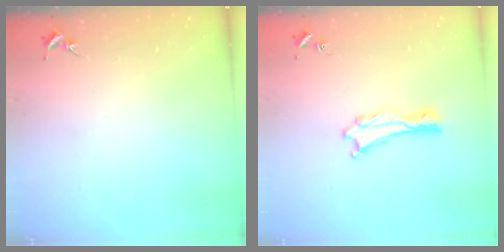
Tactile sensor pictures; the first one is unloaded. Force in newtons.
{"total": 0.0}